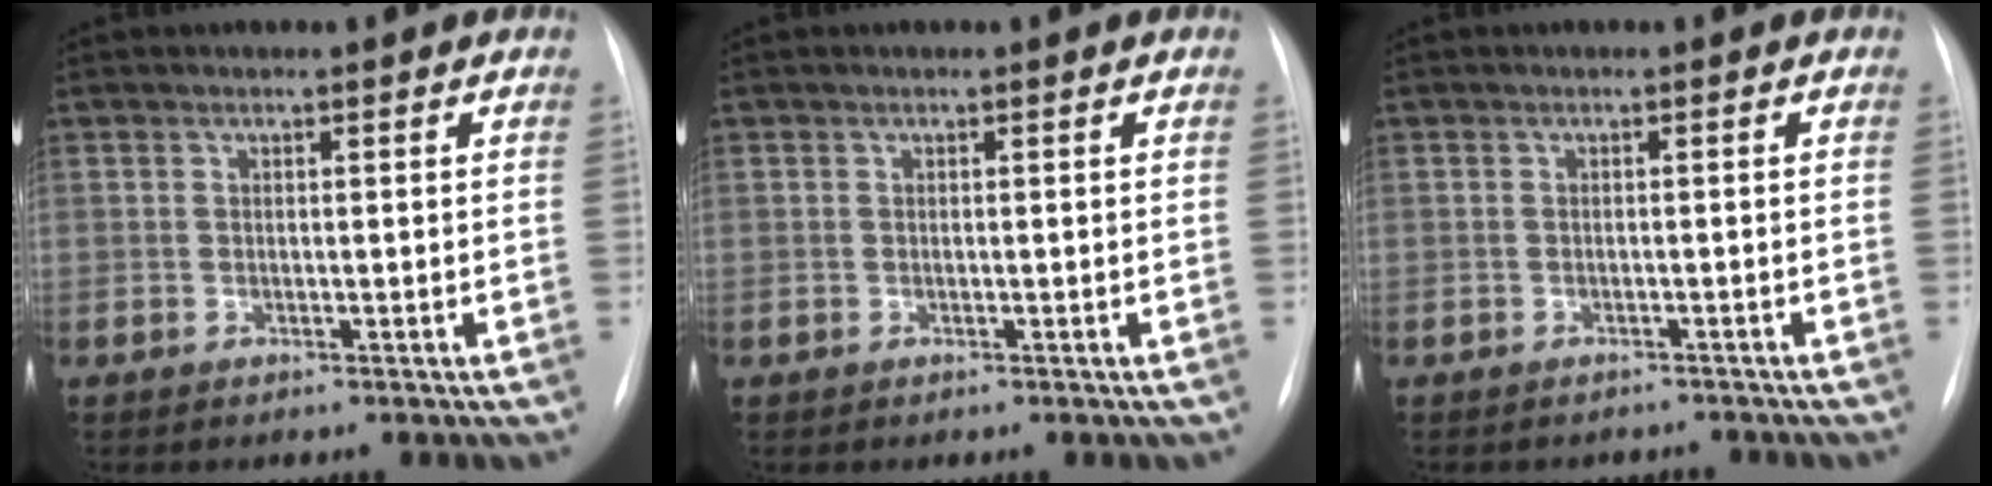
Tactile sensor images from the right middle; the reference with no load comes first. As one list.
[{"total": 0.0}, {"total": 3.1, "force": [-2.9, 1.1, -0.1], "torque": [0.006, 0.002, -0.034]}]